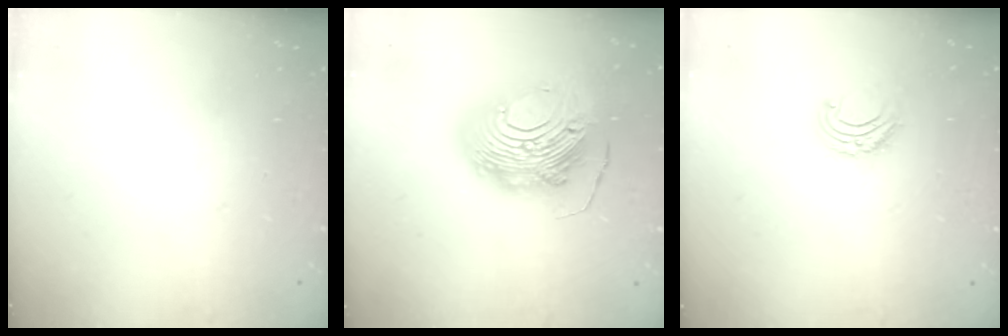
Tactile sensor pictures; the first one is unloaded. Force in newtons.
{"total": 20.9, "press": 20.8, "slide": 2.0}
{"total": 6.3, "press": 6.3, "slide": 0.5}